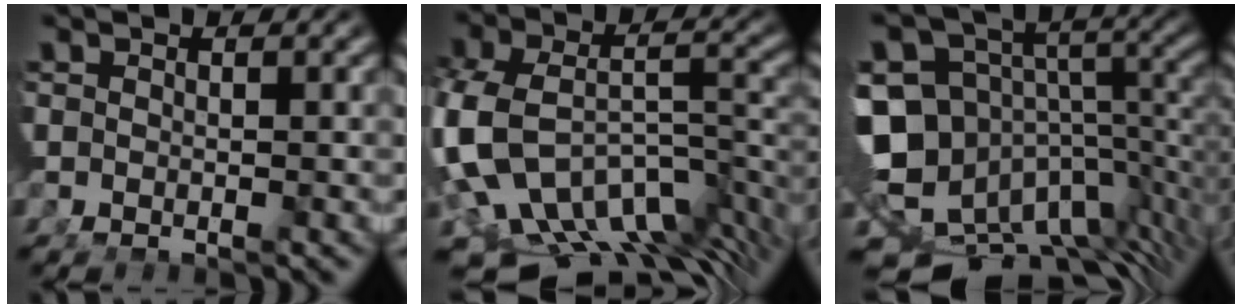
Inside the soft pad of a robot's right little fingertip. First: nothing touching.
{"total": 14.8, "force": [-7.1, 8.9, 9.4], "torque": [-0.189, -0.066, -0.084]}
{"total": 18.8, "force": [-6.9, 13.3, 11.3], "torque": [-0.198, -0.079, -0.086]}